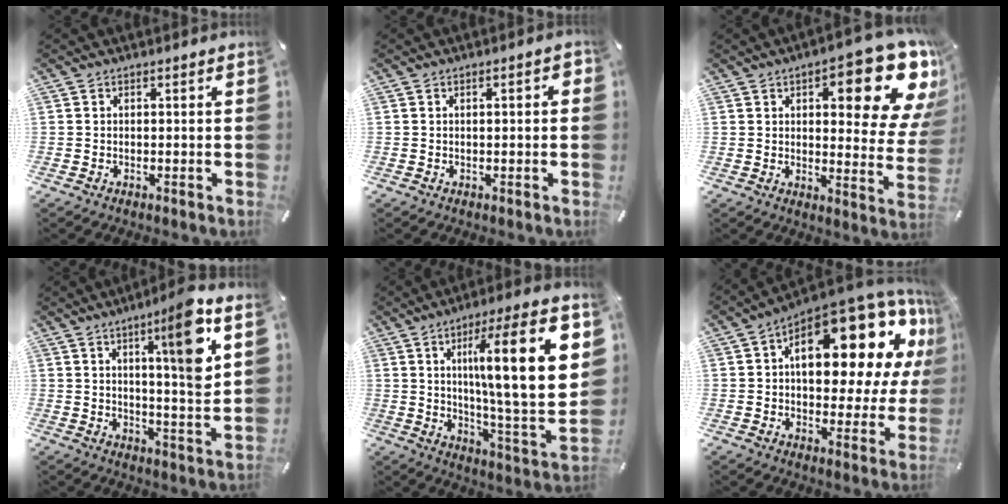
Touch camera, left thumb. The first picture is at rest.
{"total": 2.0, "force": [0.1, 0.6, 1.9], "torque": [-0.034, 0.005, 0.000]}
{"total": 18.5, "force": [9.3, 6.8, 14.5], "torque": [-0.180, -0.063, 0.144]}
{"total": 13.3, "force": [6.0, 1.5, 11.8], "torque": [-0.178, -0.026, 0.084]}
{"total": 22.4, "force": [7.4, 4.0, 20.8], "torque": [-0.322, -0.036, 0.096]}
{"total": 22.1, "force": [9.7, 10.6, 16.8], "torque": [-0.209, -0.088, 0.154]}